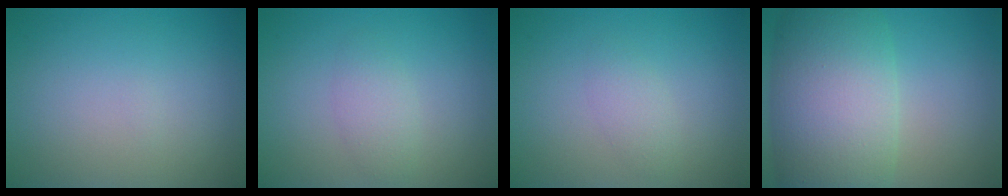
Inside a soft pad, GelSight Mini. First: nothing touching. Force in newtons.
{"total": 1.9, "press": 1.9, "slide": 0.0}
{"total": 1.5, "press": 1.5, "slide": 0.1}
{"total": 11.7, "press": 11.7, "slide": 0.1}